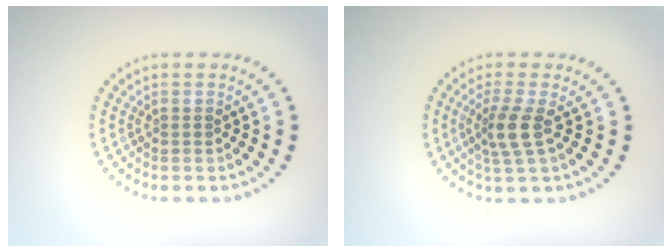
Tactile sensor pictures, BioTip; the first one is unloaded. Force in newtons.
{"total": 2.8, "press": 2.1, "slide": 1.8}